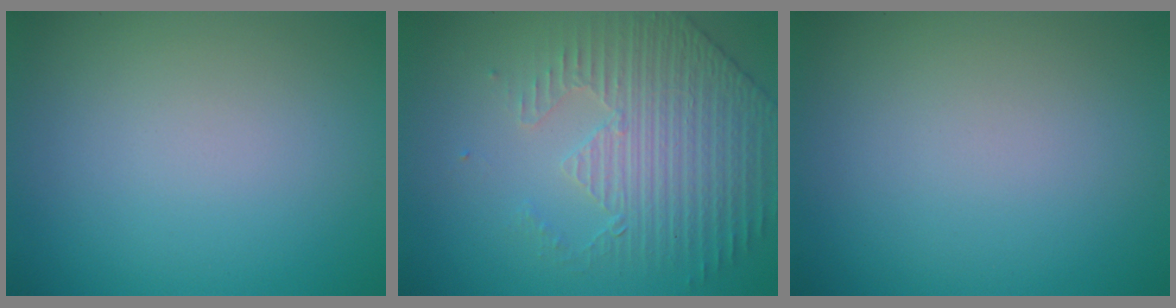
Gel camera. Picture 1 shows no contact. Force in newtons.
{"total": 4.4, "press": 3.5, "slide": 2.6}
{"total": 0.0}